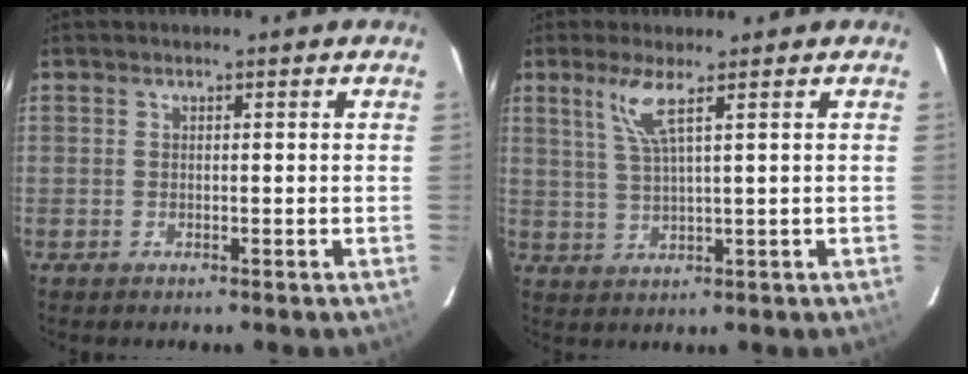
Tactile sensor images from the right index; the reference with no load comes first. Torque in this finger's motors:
{"motor_torque": [0.44, 0.11, 0.21, 0.09]}